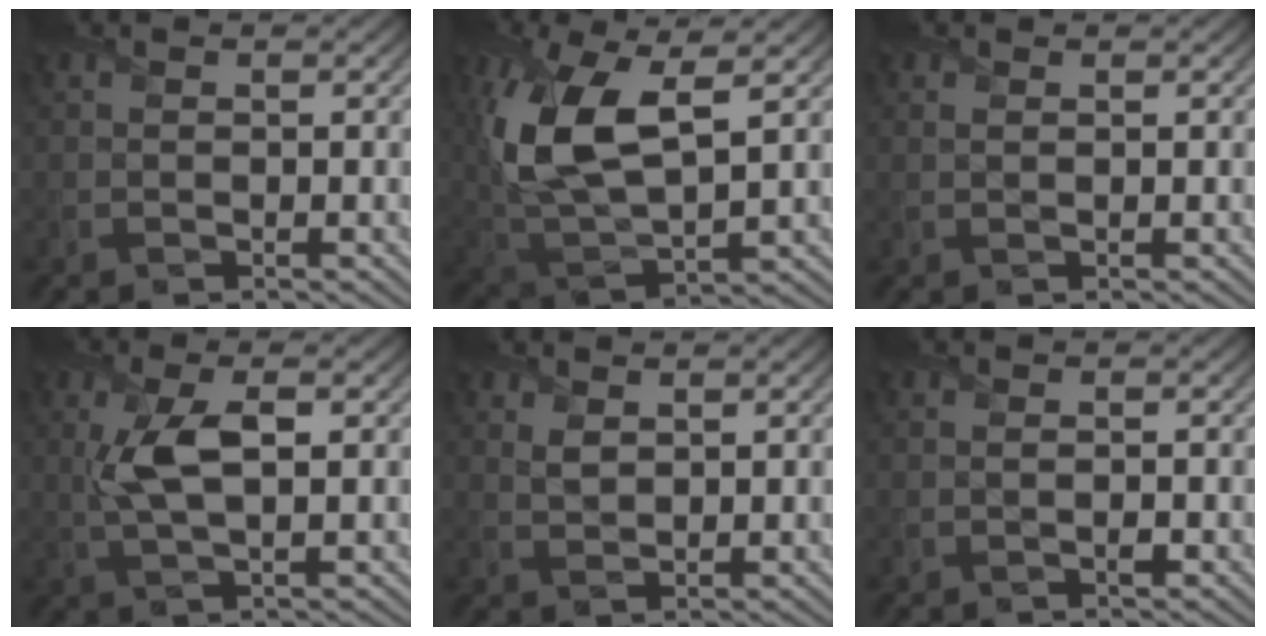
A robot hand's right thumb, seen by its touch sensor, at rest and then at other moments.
{"total": 13.1, "force": [3.2, 6.1, 11.1], "torque": [-0.265, 0.002, 0.064]}
{"total": 0.0}
{"total": 5.6, "force": [0.9, 1.9, 5.2], "torque": [-0.119, 0.002, 0.018]}
{"total": 1.4, "force": [1.0, 0.9, 0.6], "torque": [-0.017, -0.005, 0.027]}
{"total": 0.5, "force": [-0.4, 0.2, 0.2], "torque": [0.001, -0.004, -0.005]}